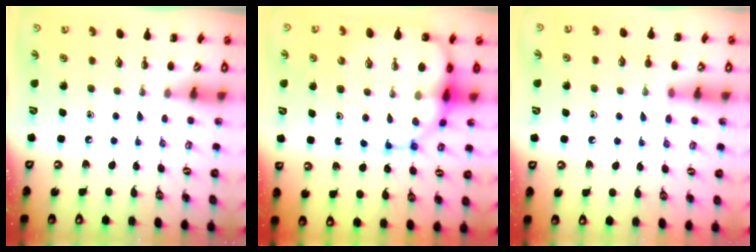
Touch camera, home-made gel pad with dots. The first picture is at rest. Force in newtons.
{"total": 17.4, "press": 16.8, "slide": 4.2}
{"total": 4.9, "press": 4.8, "slide": 1.2}